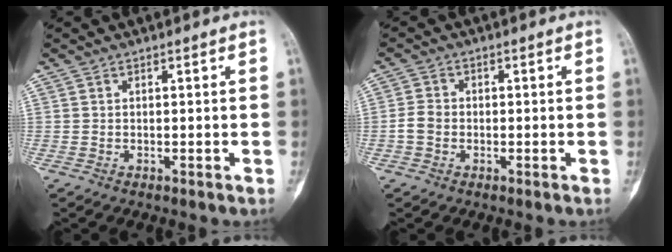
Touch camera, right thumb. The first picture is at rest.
{"total": 2.9, "force": [-0.7, 2.4, 1.6], "torque": [-0.029, 0.010, -0.017]}